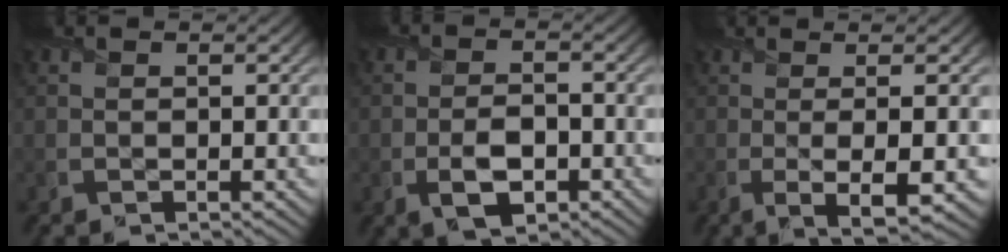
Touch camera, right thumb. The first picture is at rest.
{"total": 5.0, "force": [-2.0, 2.7, 3.6], "torque": [-0.071, -0.008, -0.038]}
{"total": 6.9, "force": [-0.5, 1.4, 6.7], "torque": [-0.109, 0.001, -0.007]}